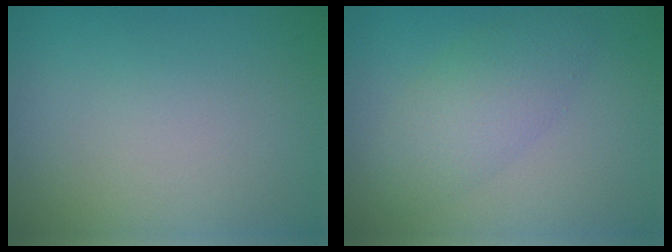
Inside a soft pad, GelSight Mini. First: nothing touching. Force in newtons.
{"total": 3.7, "press": 3.7, "slide": 0.2}